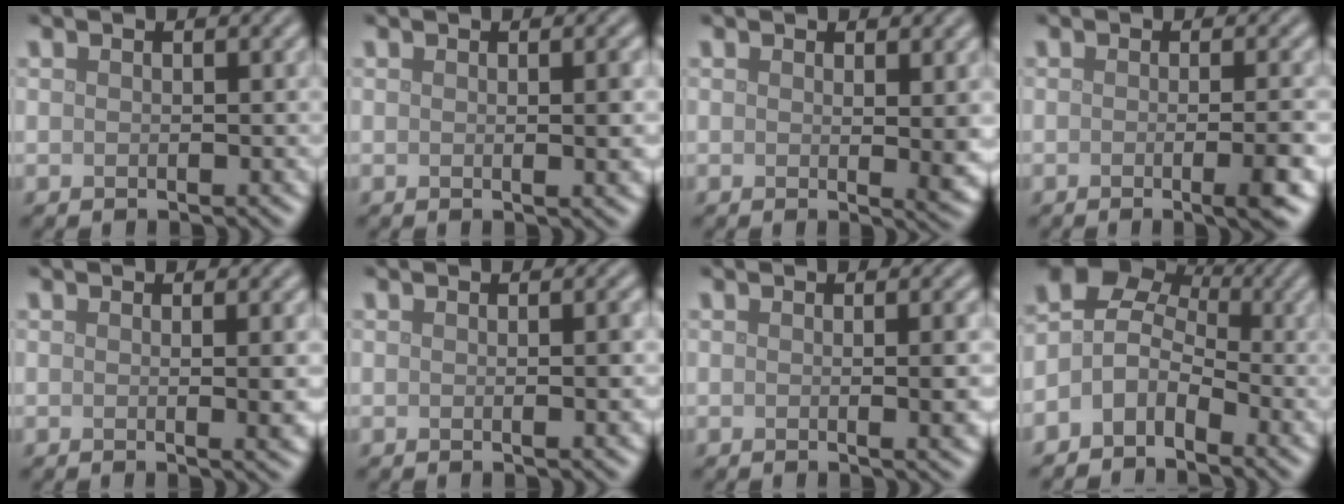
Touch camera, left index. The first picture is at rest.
{"total": 2.2, "force": [0.1, 0.5, 2.1], "torque": [-0.023, 0.001, -0.002]}
{"total": 2.5, "force": [0.6, 0.5, 2.4], "torque": [-0.029, -0.009, 0.010]}
{"total": 3.8, "force": [-0.9, 0.9, 3.6], "torque": [-0.046, -0.004, -0.016]}
{"total": 3.0, "force": [0.2, 0.8, 2.9], "torque": [-0.031, -0.002, 0.000]}
{"total": 1.7, "force": [0.0, 0.3, 1.6], "torque": [-0.019, 0.002, -0.002]}
{"total": 3.1, "force": [0.0, 0.9, 3.0], "torque": [-0.031, 0.000, -0.003]}
{"total": 4.3, "force": [-1.7, 3.2, 2.4], "torque": [-0.041, 0.007, -0.047]}